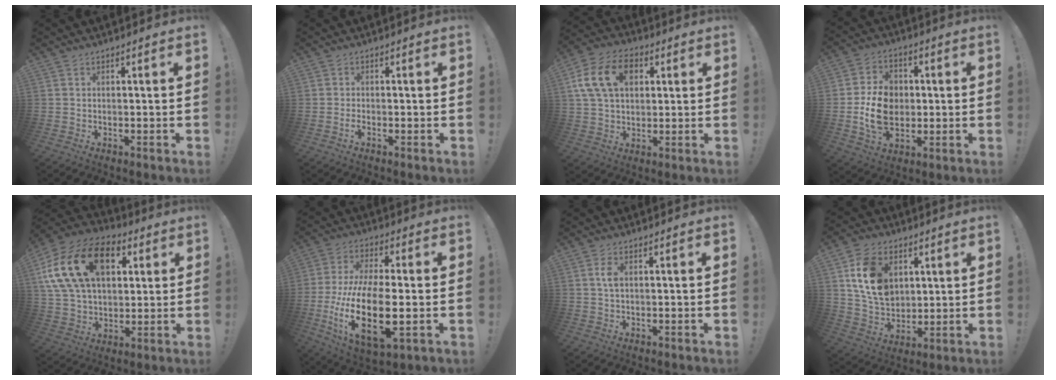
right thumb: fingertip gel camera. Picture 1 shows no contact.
{"total": 1.1, "force": [-0.7, 0.6, 0.6], "torque": [-0.001, -0.002, -0.013]}
{"total": 17.1, "force": [5.5, 12.0, 10.9], "torque": [-0.186, -0.006, 0.102]}
{"total": 11.4, "force": [-0.8, 8.8, 7.2], "torque": [-0.115, 0.003, -0.012]}
{"total": 23.3, "force": [8.5, 15.3, 15.3], "torque": [-0.267, -0.022, 0.155]}
{"total": 22.3, "force": [-3.9, 10.0, 19.5], "torque": [-0.384, 0.000, -0.055]}
{"total": 3.2, "force": [0.5, 1.9, 2.5], "torque": [-0.037, 0.002, 0.005]}
{"total": 16.4, "force": [5.7, 12.2, 9.4], "torque": [-0.160, -0.013, 0.115]}